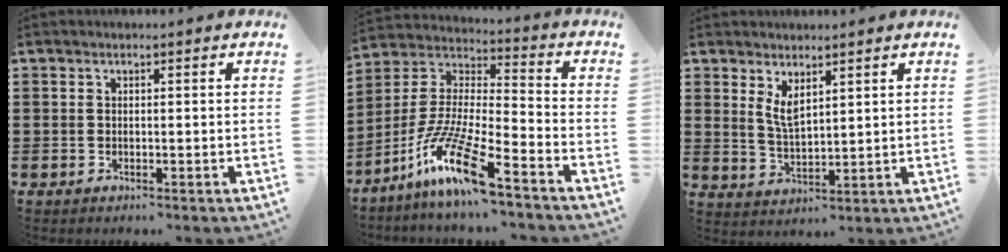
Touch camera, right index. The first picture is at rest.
{"total": 13.1, "force": [-9.4, 0.6, 9.0], "torque": [-0.199, -0.003, -0.187]}
{"total": 3.7, "force": [2.2, 1.3, 2.7], "torque": [-0.058, 0.001, 0.040]}